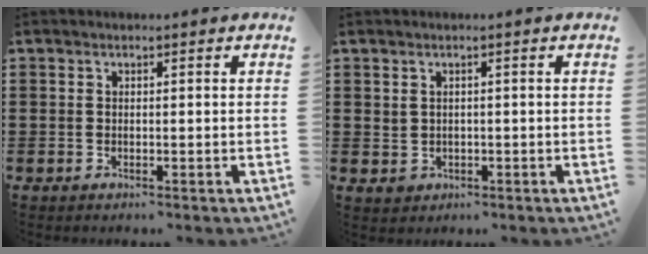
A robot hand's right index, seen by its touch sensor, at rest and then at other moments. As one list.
[{"total": 1.3, "force": [0.3, 1.2, 0.4], "torque": [-0.014, 0.002, 0.006]}]